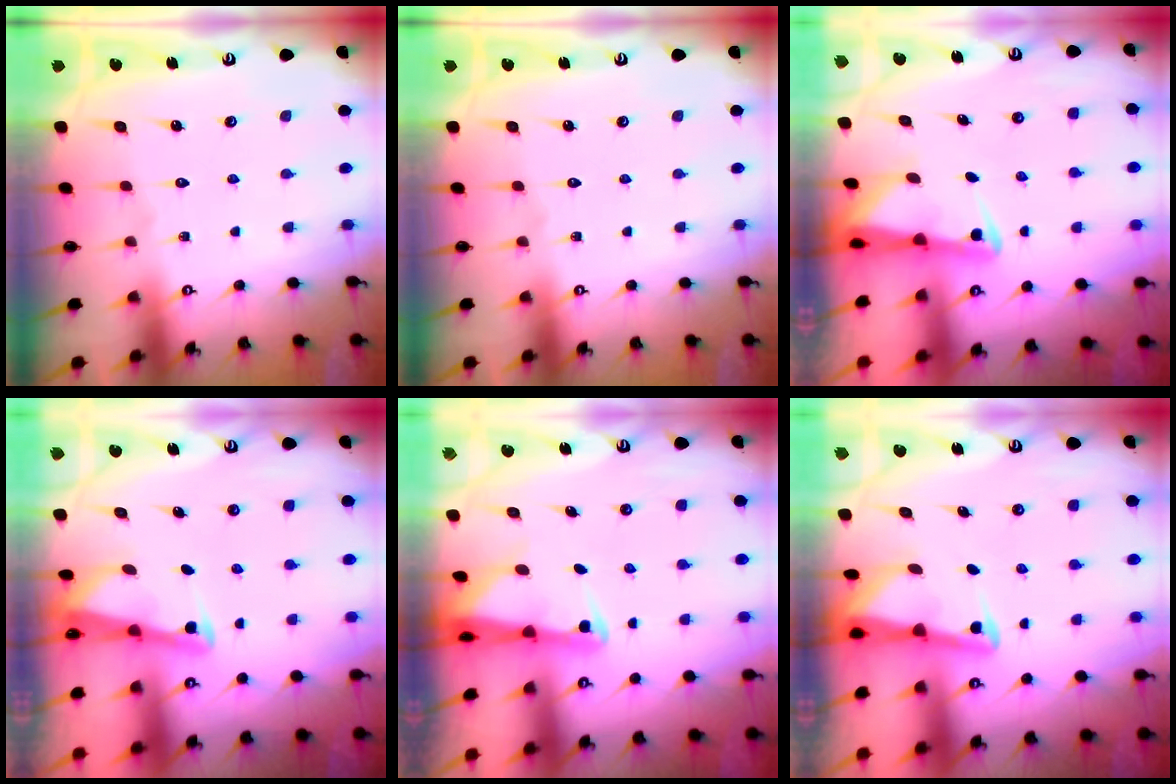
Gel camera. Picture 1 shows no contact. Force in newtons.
{"total": 0.0}
{"total": 2.3, "press": 2.2, "slide": 0.5}
{"total": 2.5, "press": 2.5, "slide": 0.1}
{"total": 2.6, "press": 2.5, "slide": 0.5}
{"total": 3.0, "press": 3.0, "slide": 0.4}